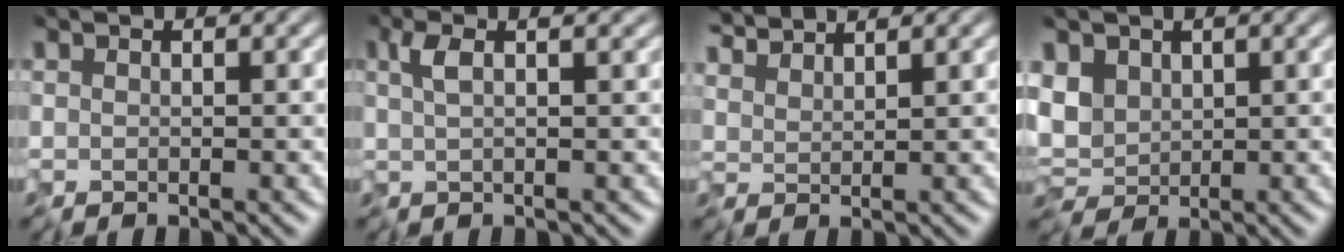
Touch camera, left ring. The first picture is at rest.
{"total": 2.8, "force": [0.5, 1.0, 2.6], "torque": [-0.051, 0.005, 0.011]}
{"total": 3.2, "force": [3.0, 0.6, 1.1], "torque": [-0.038, 0.005, 0.053]}
{"total": 3.7, "force": [0.3, 2.9, 2.2], "torque": [-0.072, 0.002, 0.009]}